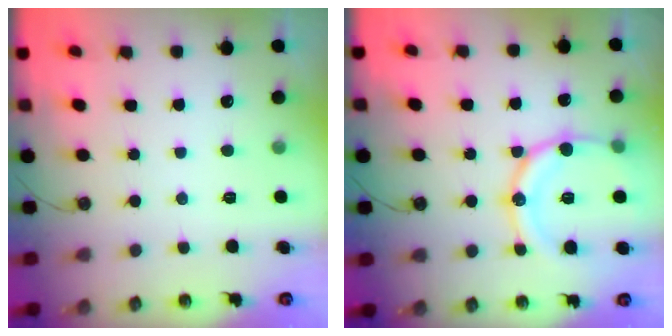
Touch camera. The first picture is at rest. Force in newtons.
{"total": 17.7, "press": 17.4, "slide": 3.3}